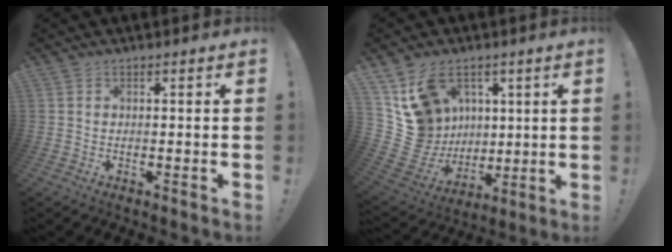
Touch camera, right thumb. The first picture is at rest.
{"total": 17.0, "force": [6.9, 13.9, 6.9], "torque": [-0.141, -0.034, 0.157]}